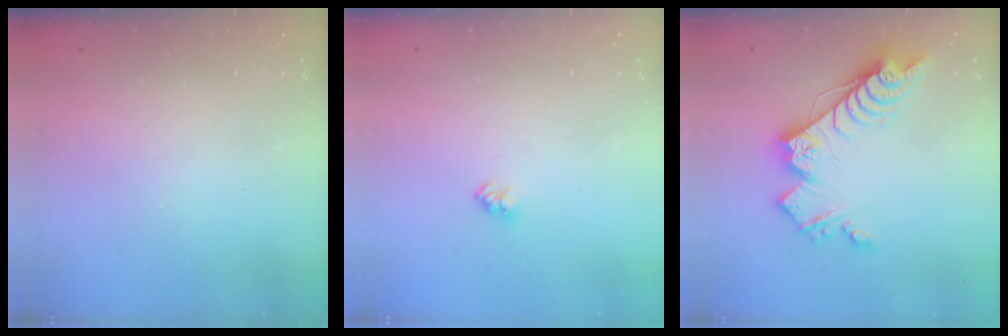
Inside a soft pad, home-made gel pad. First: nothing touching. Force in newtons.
{"total": 2.4, "press": 2.4, "slide": 0.2}
{"total": 16.7, "press": 16.7, "slide": 0.3}